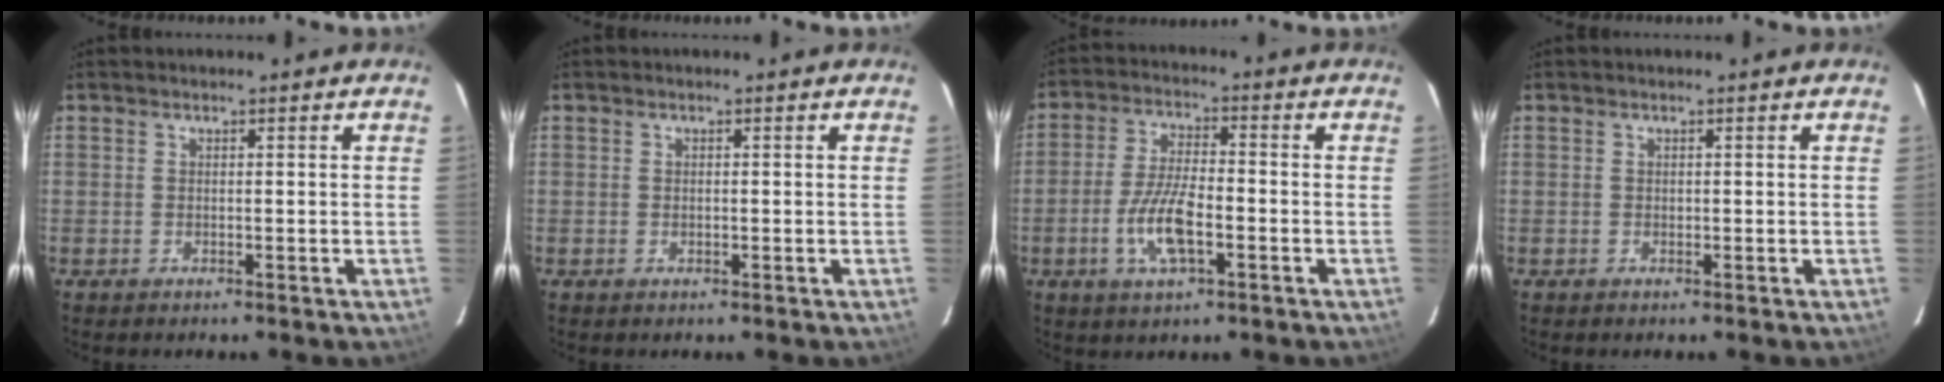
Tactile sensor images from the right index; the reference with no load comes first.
{"total": 0.6, "force": [-0.1, 0.4, 0.5], "torque": [-0.008, 0.003, -0.002]}
{"total": 9.0, "force": [-3.3, 2.9, 7.9], "torque": [-0.165, 0.000, -0.063]}
{"total": 0.0}